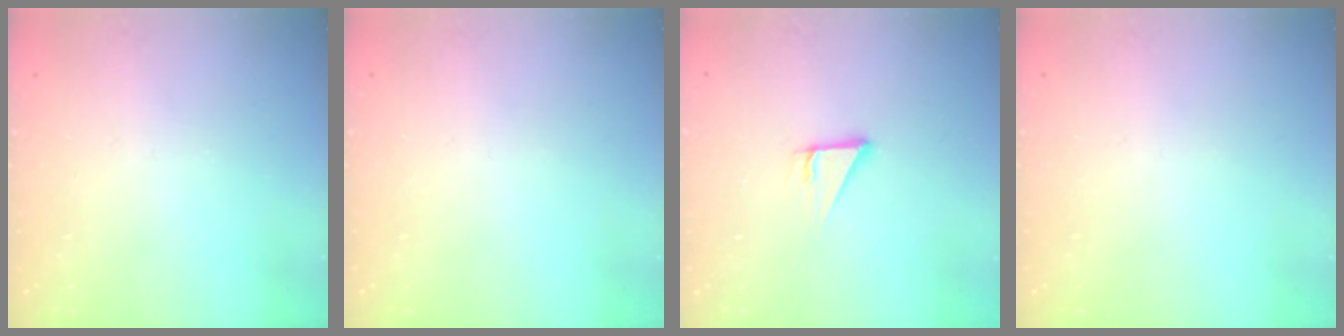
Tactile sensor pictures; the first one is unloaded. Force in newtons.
{"total": 0.0}
{"total": 3.8, "press": 3.8, "slide": 0.2}
{"total": 0.0}